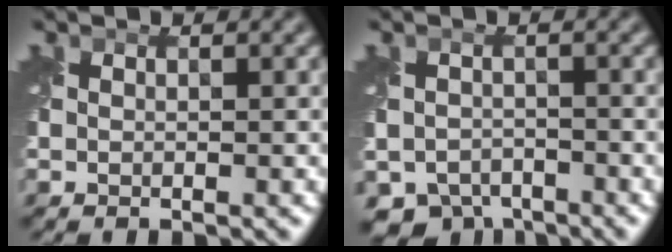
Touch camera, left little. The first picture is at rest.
{"total": 5.2, "force": [-4.0, 2.8, 1.6], "torque": [-0.024, -0.022, -0.069]}